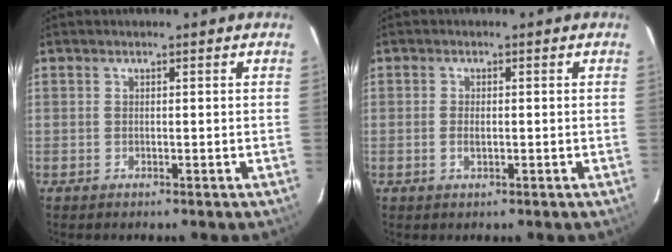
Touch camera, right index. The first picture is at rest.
{"total": 1.6, "force": [-0.3, 0.9, 1.3], "torque": [-0.026, 0.001, -0.005]}